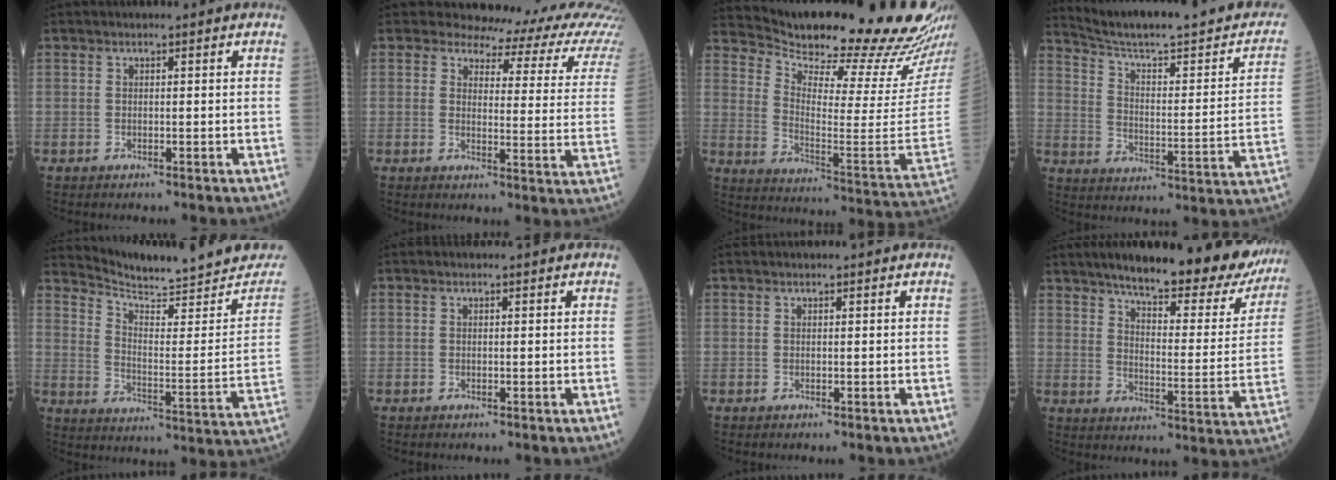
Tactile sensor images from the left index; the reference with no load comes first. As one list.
[{"total": 15.5, "force": [14.3, 4.5, 3.9], "torque": [-0.014, -0.069, 0.116]}, {"total": 25.5, "force": [23.7, 0.3, 9.5], "torque": [-0.168, -0.121, 0.315]}, {"total": 21.9, "force": [19.0, 1.6, 10.7], "torque": [-0.150, -0.042, 0.260]}, {"total": 19.3, "force": [18.5, 0.7, 5.4], "torque": [-0.088, -0.088, 0.244]}, {"total": 0.0}, {"total": 0.6, "force": [-0.5, 0.0, -0.2], "torque": [0.002, -0.004, -0.009]}, {"total": 24.4, "force": [20.3, 5.3, 12.5], "torque": [-0.169, -0.040, 0.250]}]